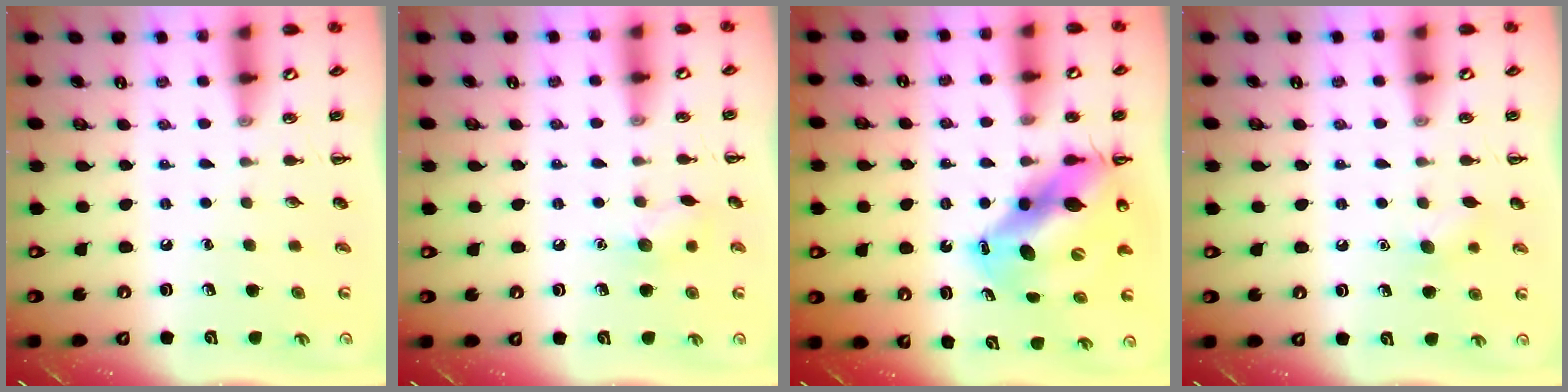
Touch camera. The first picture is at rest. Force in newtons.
{"total": 6.9, "press": 6.8, "slide": 1.5}
{"total": 14.1, "press": 13.5, "slide": 4.1}
{"total": 5.9, "press": 5.8, "slide": 1.4}